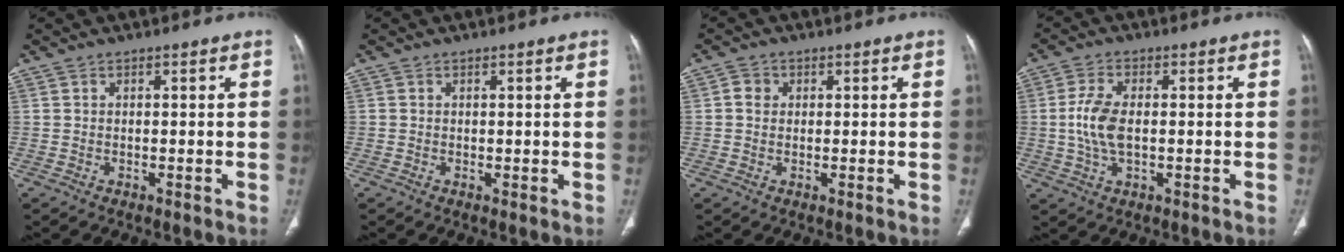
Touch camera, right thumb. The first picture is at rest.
{"total": 0.0}
{"total": 2.1, "force": [0.4, 2.0, 0.8], "torque": [-0.002, 0.003, 0.004]}
{"total": 7.1, "force": [-0.1, 3.7, 6.1], "torque": [-0.135, 0.002, -0.005]}